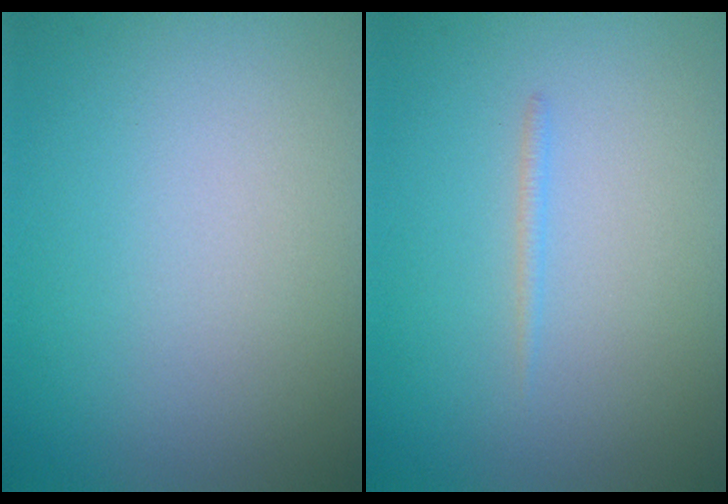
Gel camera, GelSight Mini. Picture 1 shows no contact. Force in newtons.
{"total": 0.6, "press": 0.6, "slide": 0.0}